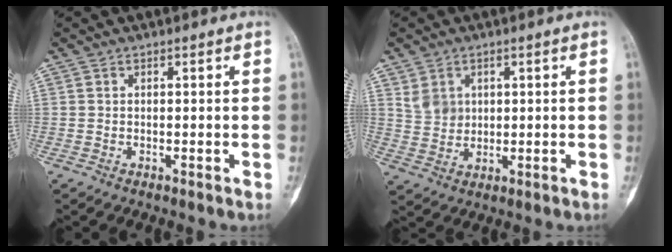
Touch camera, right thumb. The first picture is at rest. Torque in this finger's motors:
{"motor_torque": [0.17, 0.10, -0.14, -0.02, 0.13]}